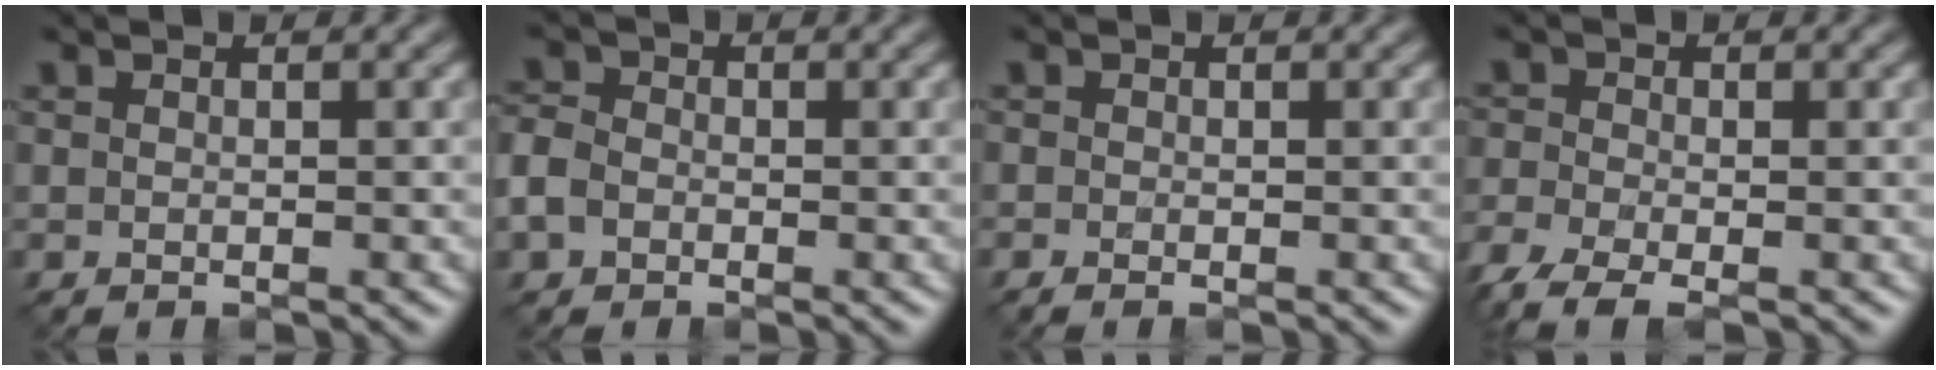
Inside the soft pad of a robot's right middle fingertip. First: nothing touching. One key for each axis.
{"total": 2.5, "fx": -0.8, "fy": 2.0, "fz": 1.3, "tx": -0.030, "ty": 0.003, "tz": -0.026}
{"total": 0.5, "fx": -0.3, "fy": 0.1, "fz": 0.4, "tx": -0.010, "ty": -0.005, "tz": -0.008}
{"total": 4.5, "fx": -3.2, "fy": 1.6, "fz": 2.8, "tx": -0.065, "ty": -0.011, "tz": -0.077}